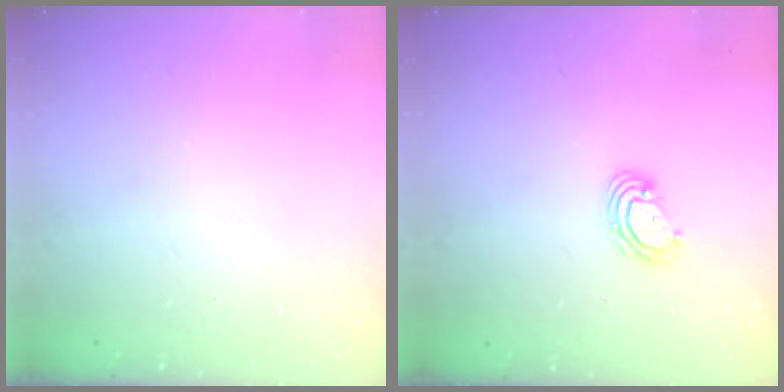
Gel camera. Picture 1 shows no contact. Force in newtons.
{"total": 4.9, "press": 4.9, "slide": 0.4}